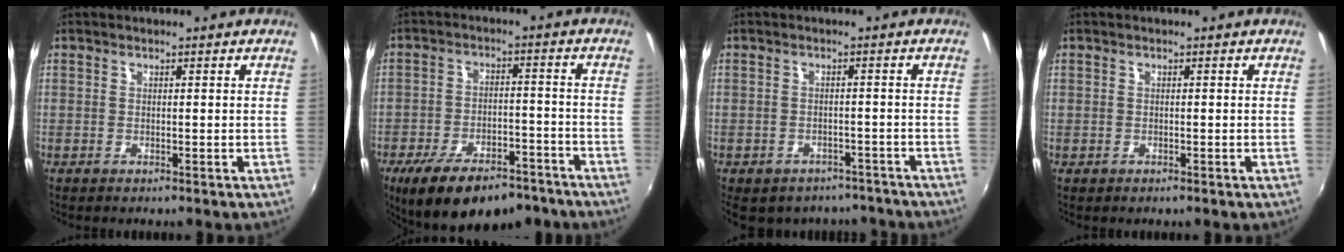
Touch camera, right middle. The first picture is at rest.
{"total": 17.4, "force": [-12.7, 6.8, 9.8], "torque": [-0.182, -0.018, -0.179]}
{"total": 11.5, "force": [-9.0, 5.9, 4.1], "torque": [-0.092, -0.006, -0.106]}
{"total": 0.0}